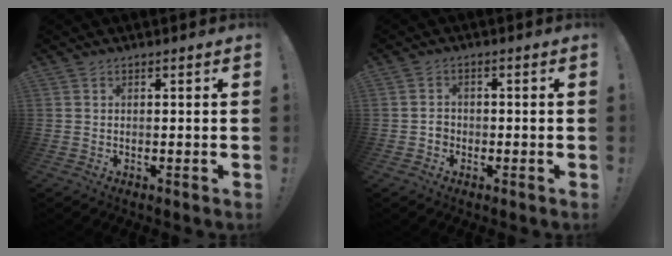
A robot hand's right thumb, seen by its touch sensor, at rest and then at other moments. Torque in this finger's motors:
{"motor_torque": [0.09, -0.19, 0.02, 0.15, 0.00]}